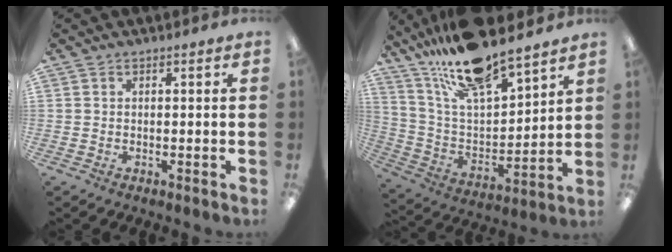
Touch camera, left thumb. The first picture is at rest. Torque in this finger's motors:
{"motor_torque": [0.91, 0.24, 1.40, -1.37, 0.21]}